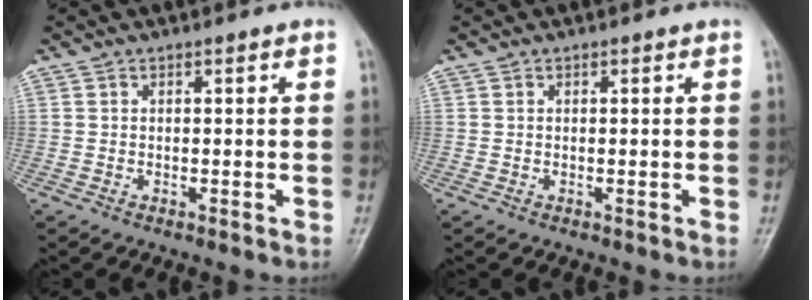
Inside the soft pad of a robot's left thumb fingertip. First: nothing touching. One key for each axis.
{"total": 0.0}